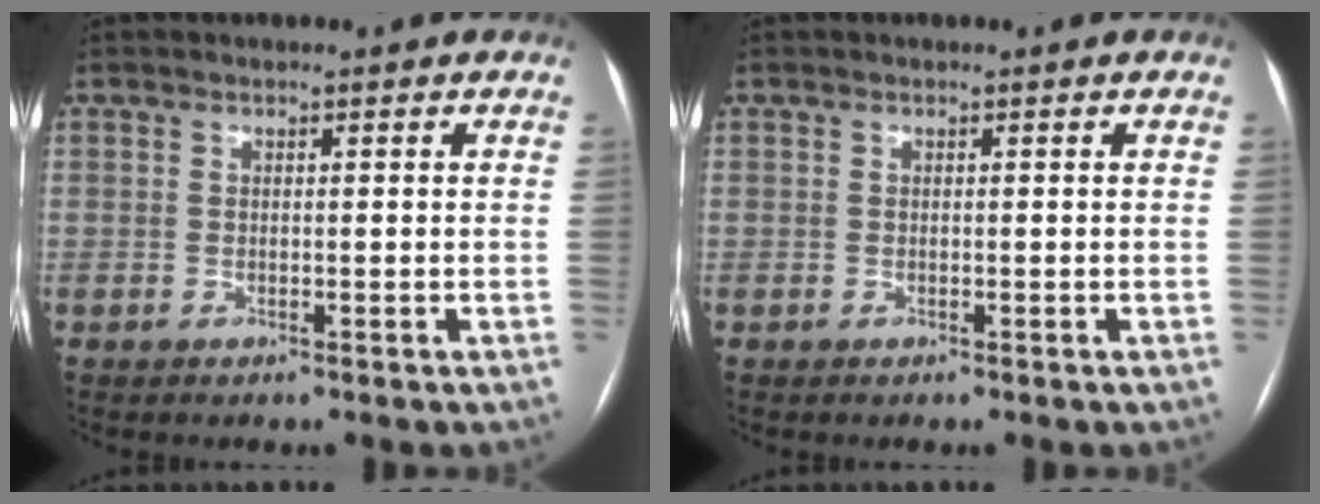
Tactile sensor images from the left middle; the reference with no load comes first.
{"total": 0.0}